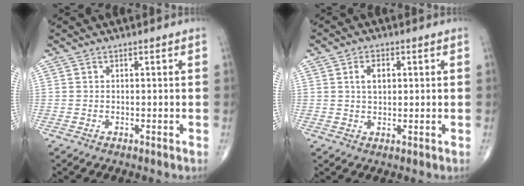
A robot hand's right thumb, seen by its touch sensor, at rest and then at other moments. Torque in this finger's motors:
{"motor_torque": [0.32, 1.53, 0.55, 0.11, 0.15]}